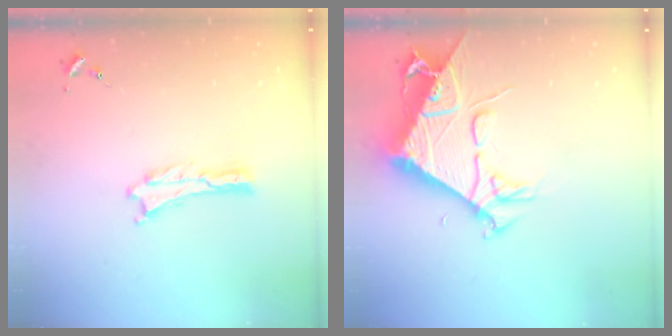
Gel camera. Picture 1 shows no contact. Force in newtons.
{"total": 9.6, "press": 9.6, "slide": 1.1}